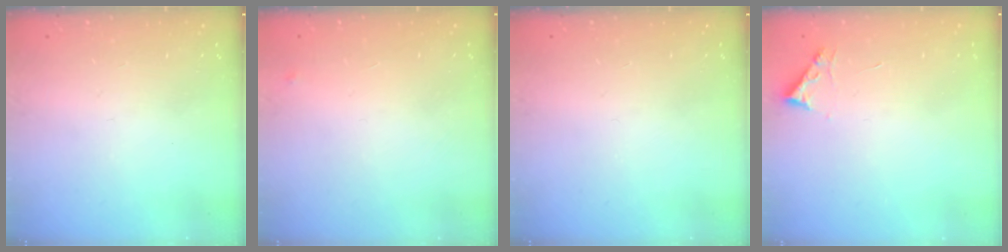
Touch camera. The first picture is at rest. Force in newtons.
{"total": 2.5, "press": 2.4, "slide": 0.4}
{"total": 0.0}
{"total": 2.7, "press": 2.7, "slide": 0.3}